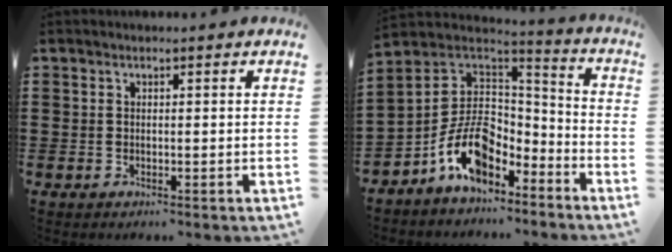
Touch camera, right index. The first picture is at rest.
{"total": 11.2, "force": [-5.4, 7.0, 6.8], "torque": [-0.156, 0.013, -0.104]}